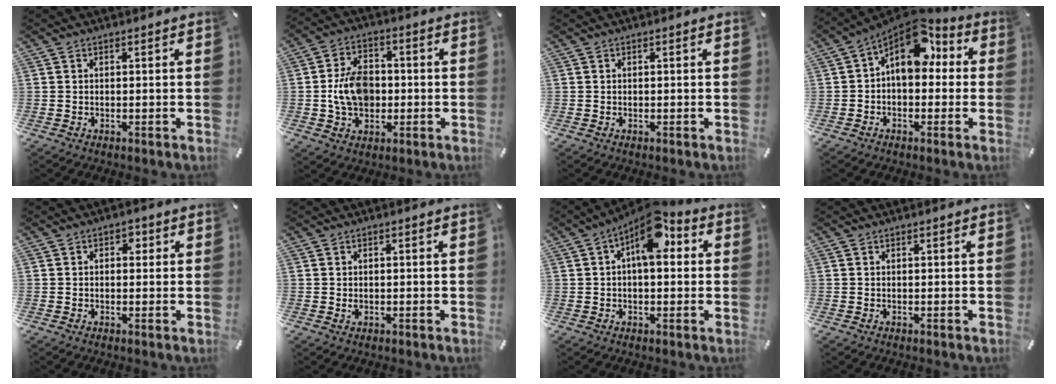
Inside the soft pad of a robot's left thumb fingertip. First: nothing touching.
{"total": 9.9, "force": [-0.8, 7.5, 6.4], "torque": [-0.110, 0.008, -0.015]}
{"total": 0.0}
{"total": 10.5, "force": [4.3, 7.0, 6.5], "torque": [-0.104, -0.033, 0.077]}
{"total": 2.0, "force": [0.2, 1.6, 1.3], "torque": [-0.011, 0.003, -0.003]}
{"total": 0.7, "force": [-0.1, 0.5, 0.5], "torque": [-0.011, 0.001, -0.002]}
{"total": 10.3, "force": [4.0, 5.1, 8.0], "torque": [-0.107, -0.022, 0.067]}
{"total": 0.0}